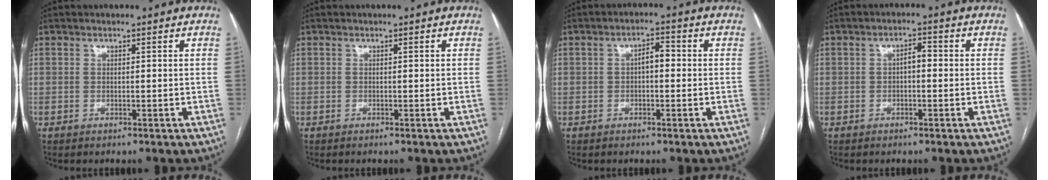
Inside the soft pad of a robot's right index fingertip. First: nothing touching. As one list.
[{"total": 0.0}, {"total": 3.0, "force": [-0.1, 1.3, 2.7], "torque": [-0.040, 0.015, -0.004]}, {"total": 2.3, "force": [-0.2, 1.0, 2.0], "torque": [-0.030, 0.010, -0.006]}]